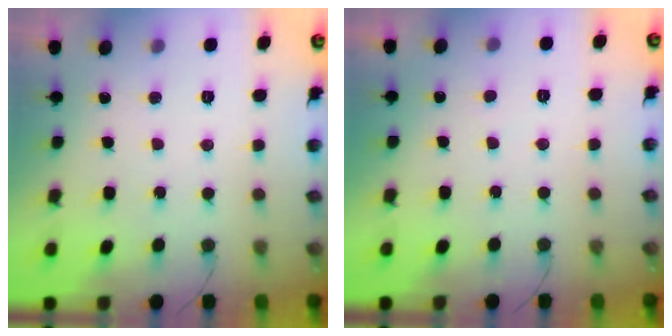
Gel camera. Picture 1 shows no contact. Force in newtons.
{"total": 2.6, "press": 2.6, "slide": 0.3}